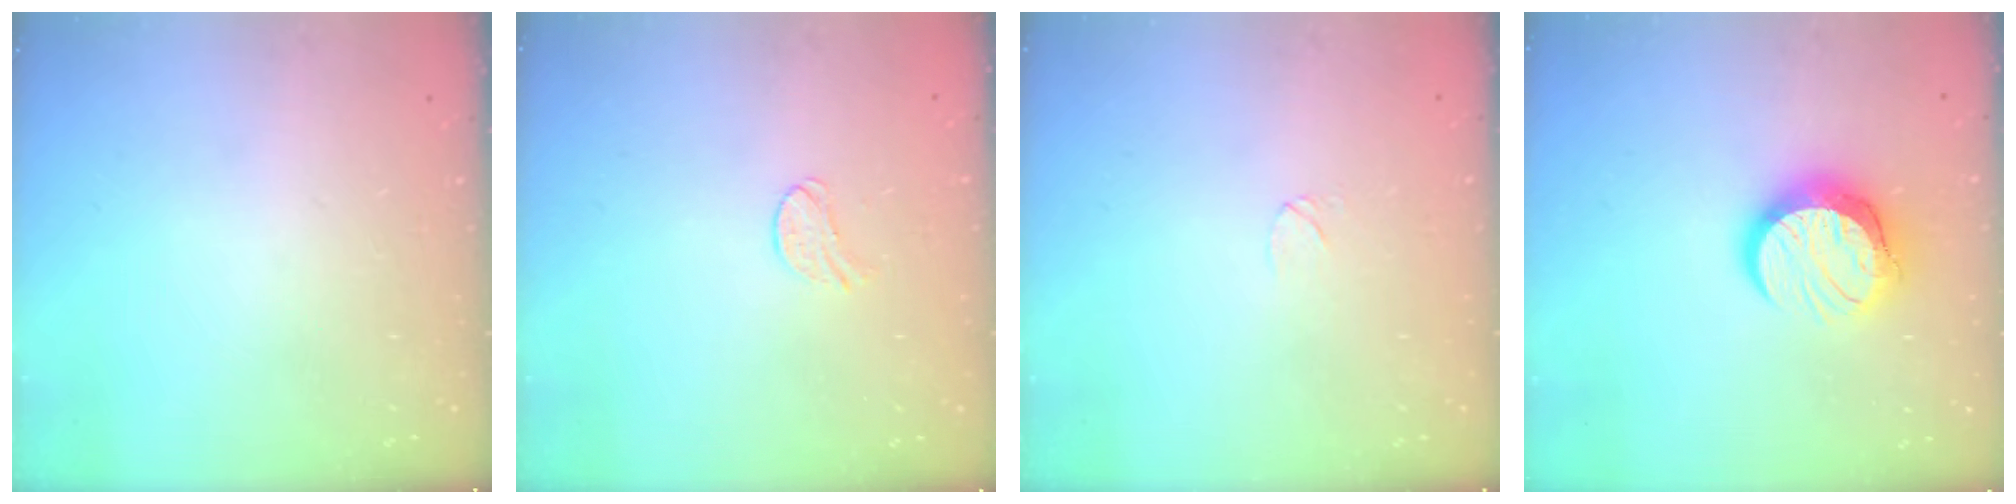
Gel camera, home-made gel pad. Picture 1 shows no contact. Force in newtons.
{"total": 7.1, "press": 7.1, "slide": 0.5}
{"total": 3.4, "press": 3.4, "slide": 0.3}
{"total": 12.0, "press": 12.0, "slide": 1.0}